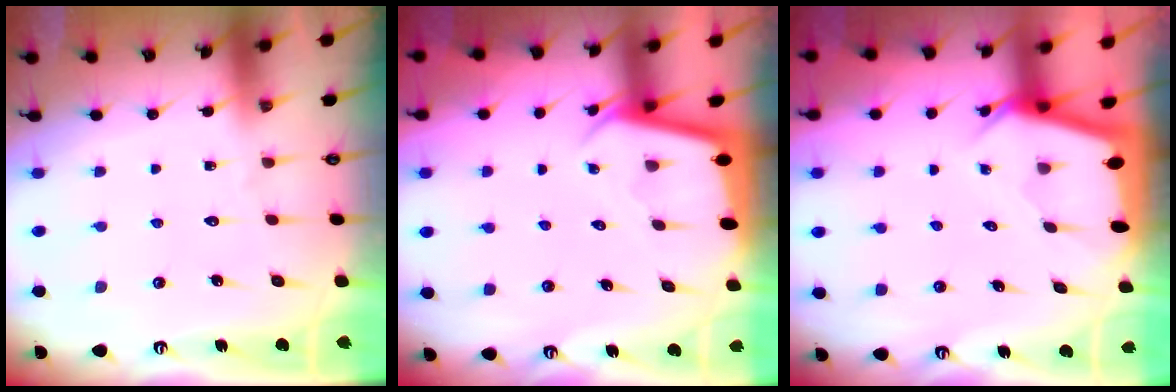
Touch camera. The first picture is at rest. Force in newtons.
{"total": 2.3, "press": 2.3, "slide": 0.1}
{"total": 2.6, "press": 2.6, "slide": 0.2}